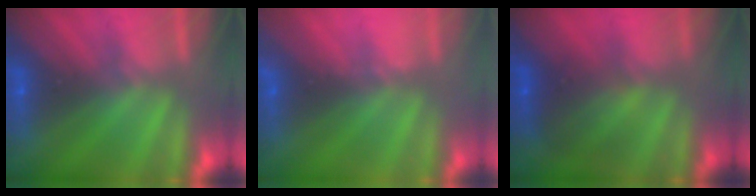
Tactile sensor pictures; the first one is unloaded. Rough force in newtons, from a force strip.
{"total": 2.4}
{"total": 2.1}